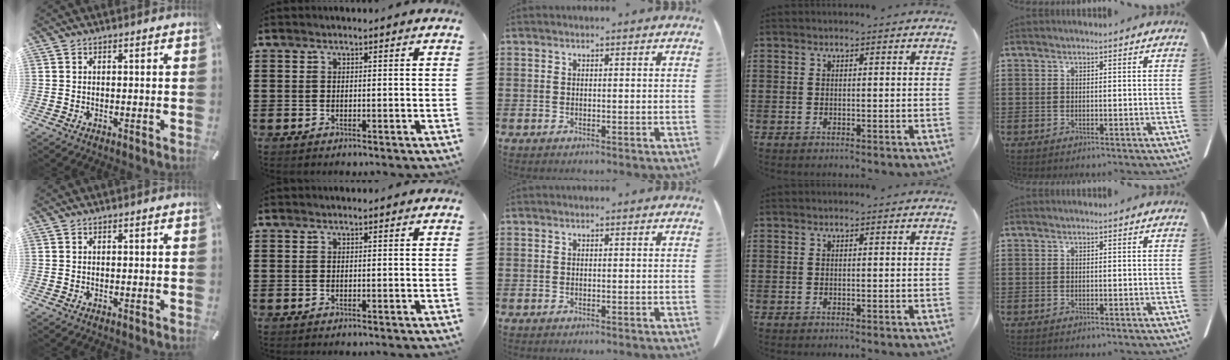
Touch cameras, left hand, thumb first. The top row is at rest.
{}